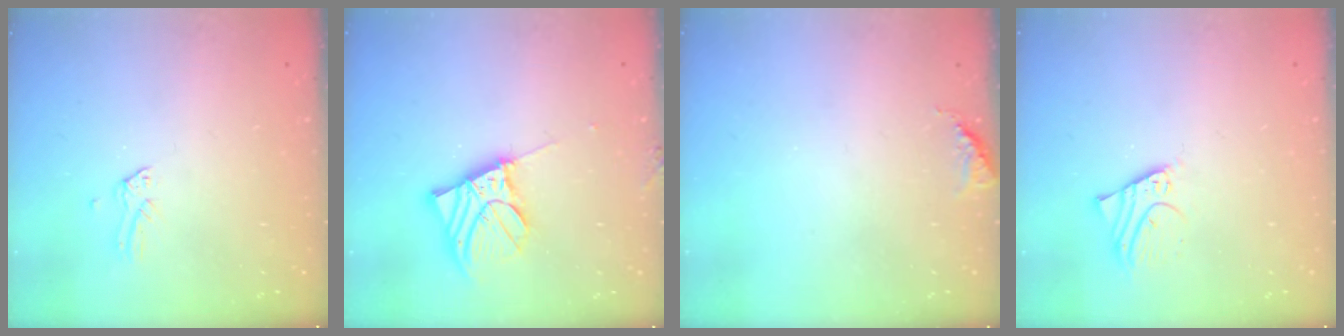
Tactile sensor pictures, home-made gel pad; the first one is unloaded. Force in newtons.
{"total": 12.6, "press": 12.4, "slide": 2.0}
{"total": 6.8, "press": 6.7, "slide": 0.9}
{"total": 2.4, "press": 2.4, "slide": 0.1}